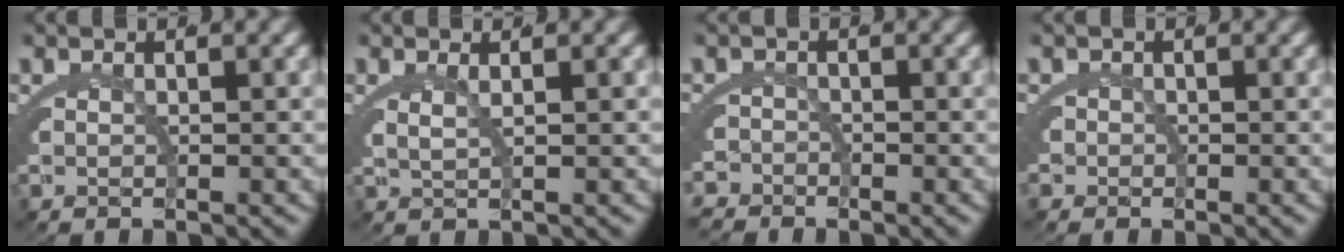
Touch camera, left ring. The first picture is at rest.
{"total": 1.5, "force": [0.8, -0.1, 1.3], "torque": [-0.026, -0.006, 0.021]}
{"total": 2.4, "force": [-2.3, 0.5, -0.5], "torque": [0.017, -0.015, -0.039]}
{"total": 1.7, "force": [-1.0, 1.3, 0.0], "torque": [-0.002, -0.007, -0.020]}